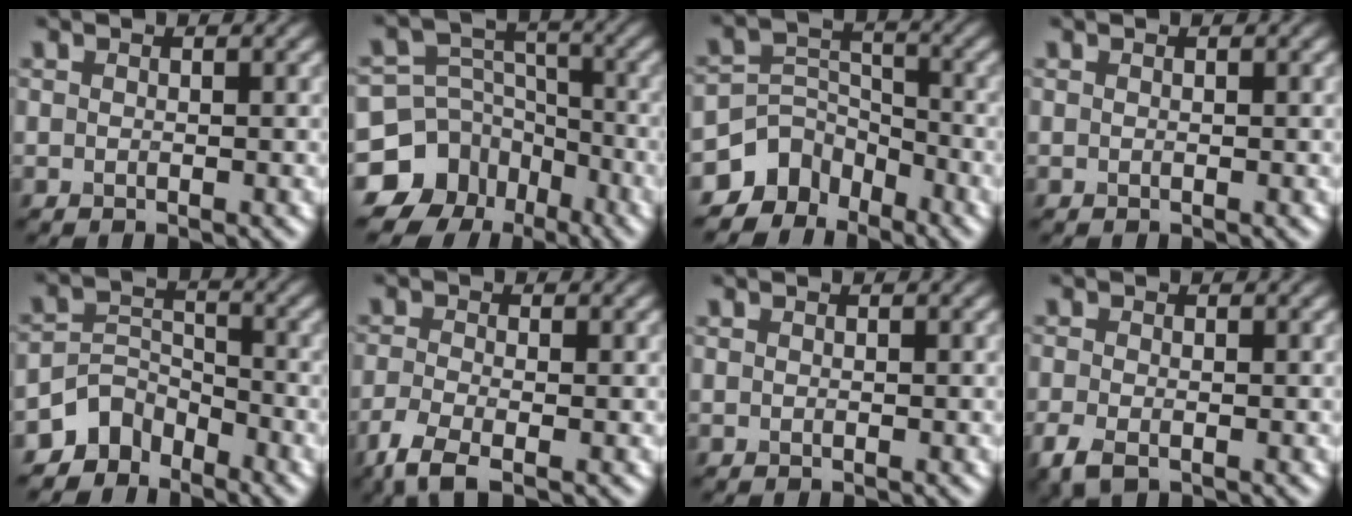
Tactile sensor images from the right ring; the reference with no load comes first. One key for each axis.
{"total": 11.6, "fx": -7.3, "fy": 8.8, "fz": 2.0, "tx": -0.046, "ty": -0.007, "tz": -0.137}
{"total": 6.1, "fx": -4.5, "fy": 3.9, "fz": 1.3, "tx": -0.002, "ty": 0.003, "tz": -0.086}
{"total": 0.0}
{"total": 4.0, "fx": -3.2, "fy": 2.2, "fz": 0.4, "tx": 0.006, "ty": 0.003, "tz": -0.067}
{"total": 3.3, "fx": -2.1, "fy": 0.9, "fz": 2.3, "tx": -0.057, "ty": -0.010, "tz": -0.056}
{"total": 0.0}
{"total": 2.5, "fx": -1.4, "fy": 1.1, "fz": 1.7, "tx": -0.044, "ty": -0.008, "tz": -0.035}